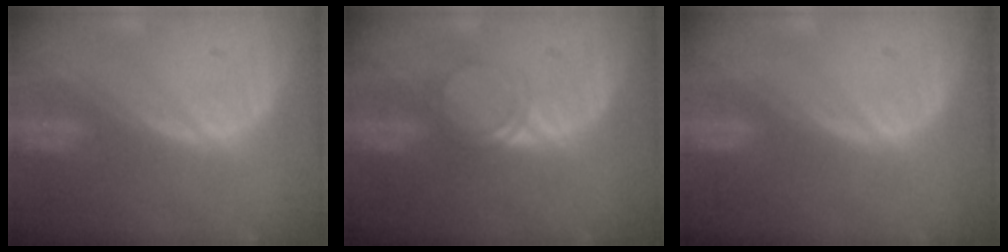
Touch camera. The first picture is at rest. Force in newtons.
{"total": 2.4, "press": 2.4, "slide": 0.2}
{"total": 0.0}